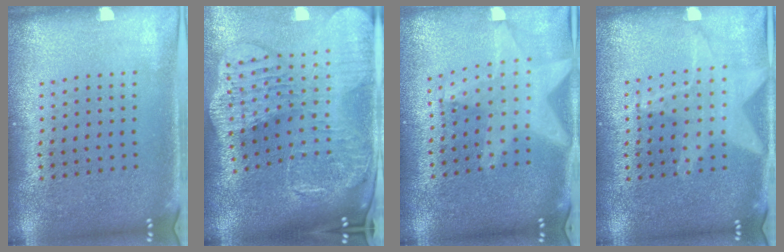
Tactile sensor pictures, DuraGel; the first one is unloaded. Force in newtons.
{"total": 3.8, "press": 2.9, "slide": 2.4}
{"total": 2.2, "press": 1.8, "slide": 1.3}
{"total": 0.9, "press": 0.9, "slide": 0.0}